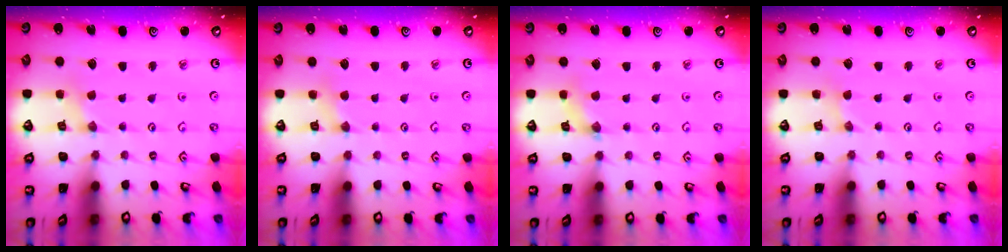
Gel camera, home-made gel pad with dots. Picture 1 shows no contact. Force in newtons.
{"total": 1.6, "press": 1.6, "slide": 0.4}
{"total": 1.0, "press": 1.0, "slide": 0.2}
{"total": 0.0}